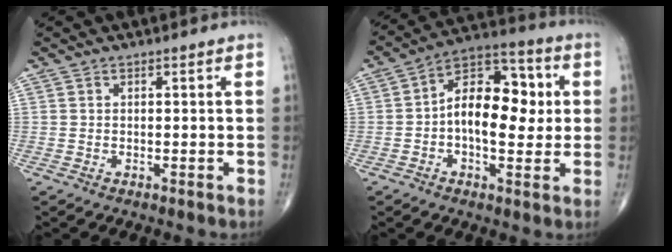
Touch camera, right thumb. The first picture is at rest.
{"total": 14.8, "force": [0.4, 8.5, 12.1], "torque": [-0.159, 0.032, -0.004]}